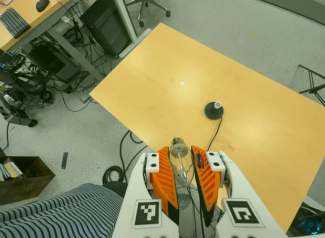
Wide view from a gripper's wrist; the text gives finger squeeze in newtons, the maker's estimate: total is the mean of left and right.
{"total": 23.0, "left": 26.4, "right": 19.7}